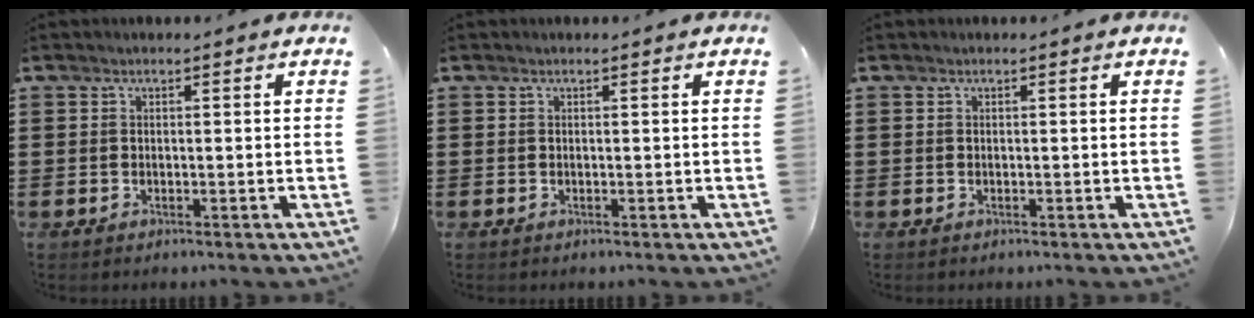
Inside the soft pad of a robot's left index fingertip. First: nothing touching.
{"total": 0.0}
{"total": 0.0}